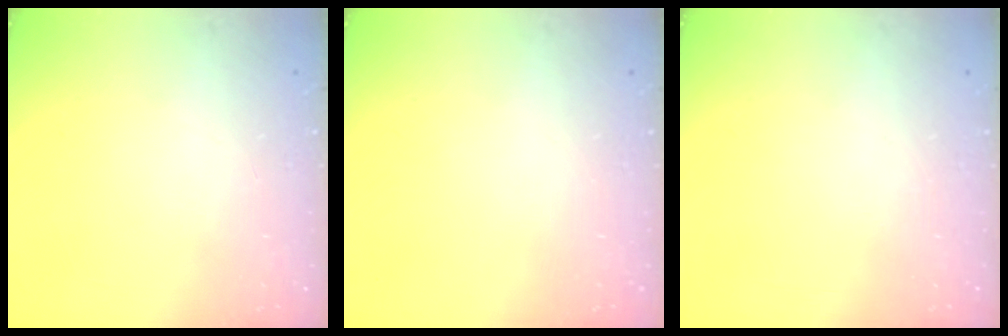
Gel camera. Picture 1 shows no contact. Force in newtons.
{"total": 0.0}
{"total": 0.0}